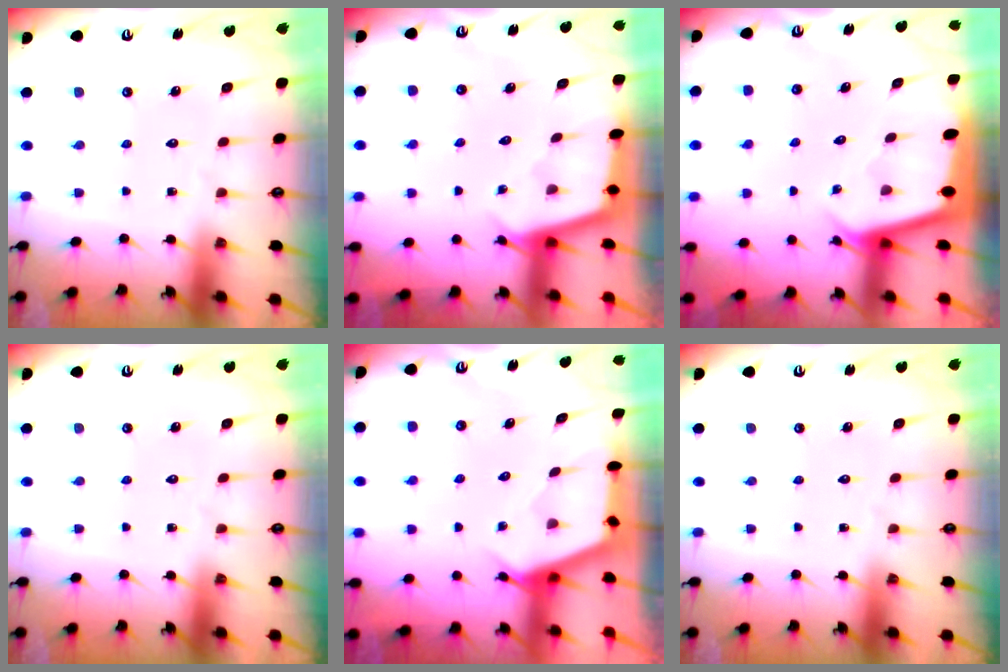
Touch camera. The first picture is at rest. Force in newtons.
{"total": 2.5, "press": 2.5, "slide": 0.2}
{"total": 2.3, "press": 2.3, "slide": 0.1}
{"total": 0.0}
{"total": 2.9, "press": 2.9, "slide": 0.4}
{"total": 0.0}